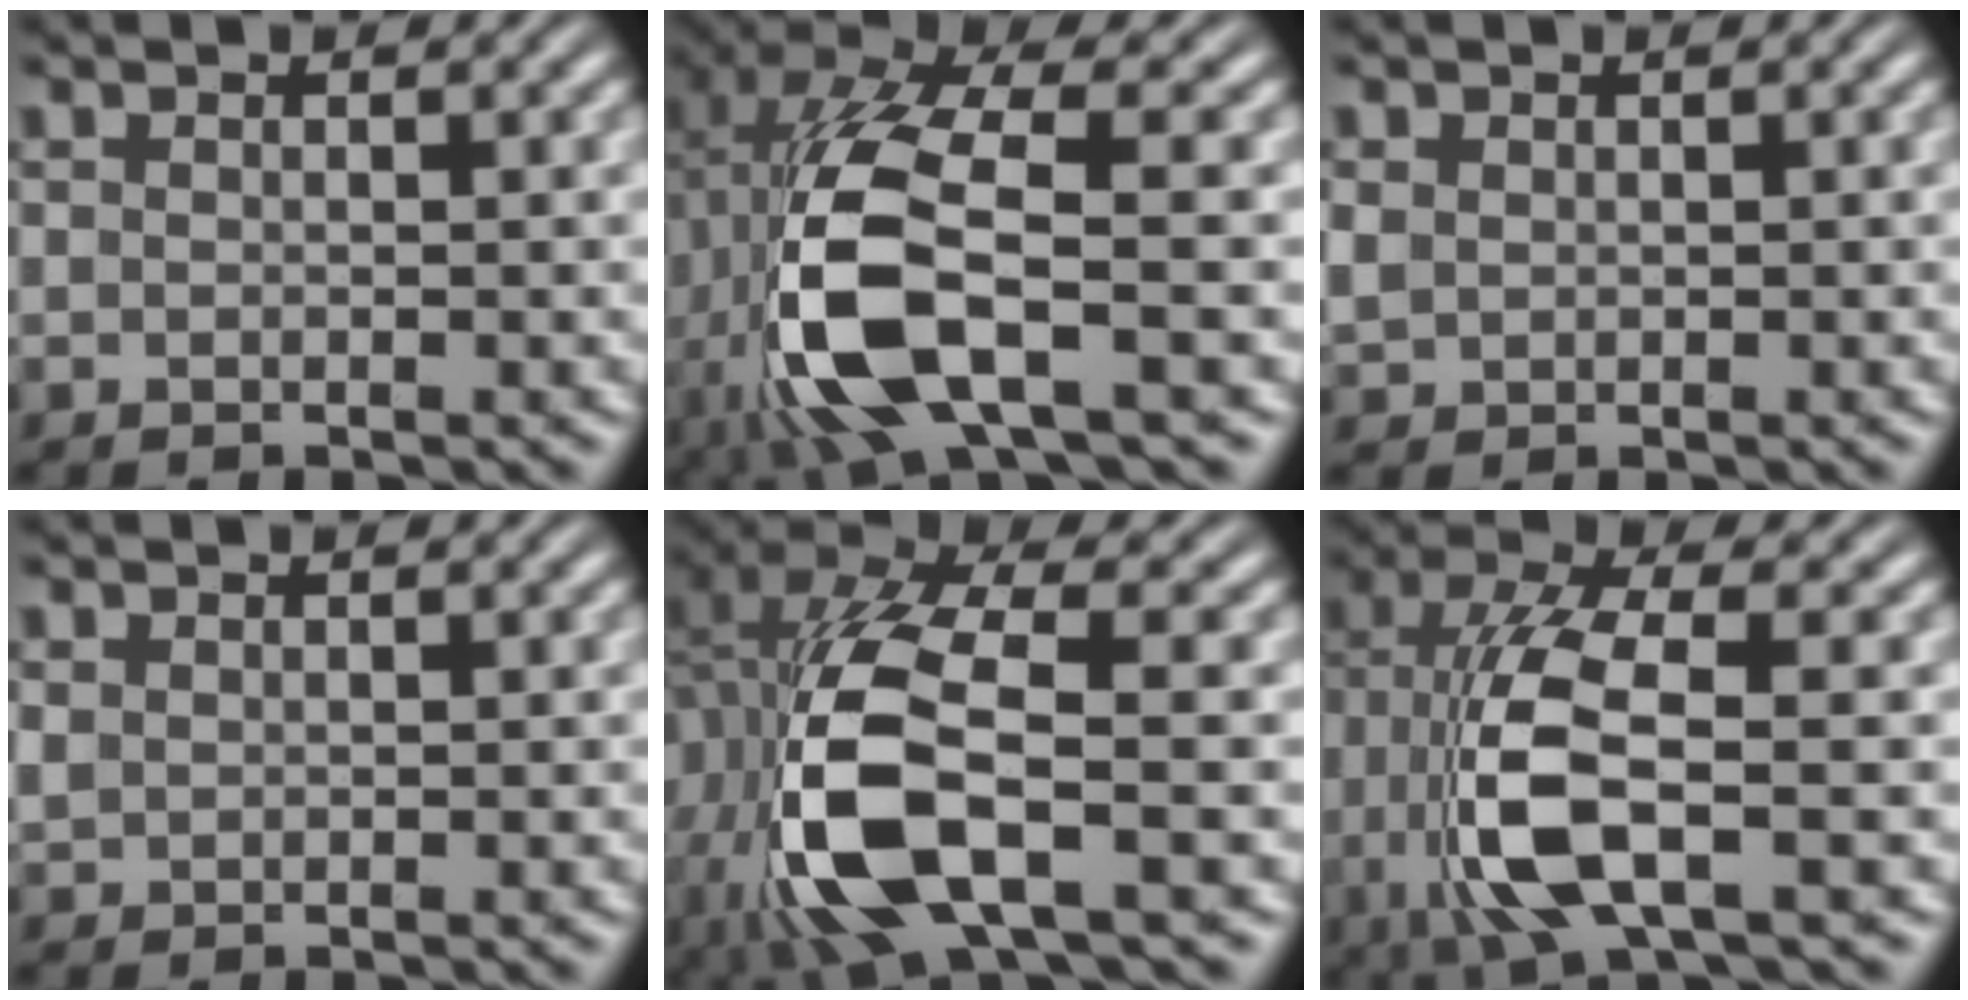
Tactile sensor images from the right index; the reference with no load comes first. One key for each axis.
{"total": 11.2, "fx": -2.0, "fy": 5.1, "fz": 9.8, "tx": -0.235, "ty": -0.035, "tz": -0.009}
{"total": 1.6, "fx": 0.2, "fy": 1.5, "fz": 0.6, "tx": -0.029, "ty": -0.011, "tz": 0.014}
{"total": 1.1, "fx": 0.3, "fy": 1.0, "fz": 0.4, "tx": -0.020, "ty": -0.008, "tz": 0.014}
{"total": 11.6, "fx": -1.8, "fy": 6.1, "fz": 9.7, "tx": -0.237, "ty": -0.041, "tz": -0.006}
{"total": 8.4, "fx": -0.9, "fy": 3.5, "fz": 7.6, "tx": -0.178, "ty": -0.026, "tz": 0.001}